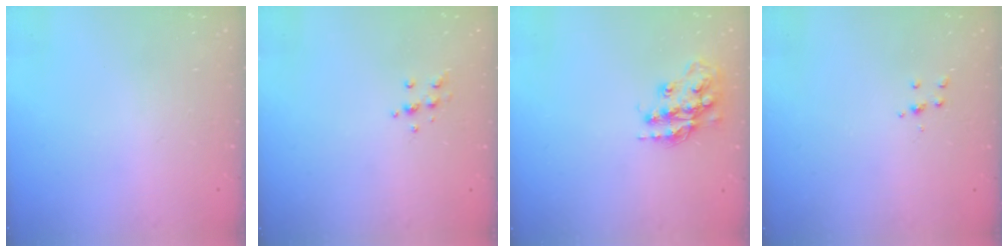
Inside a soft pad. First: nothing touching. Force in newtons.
{"total": 6.2, "press": 6.1, "slide": 0.7}
{"total": 16.0, "press": 16.0, "slide": 1.2}
{"total": 3.3, "press": 3.3, "slide": 0.4}